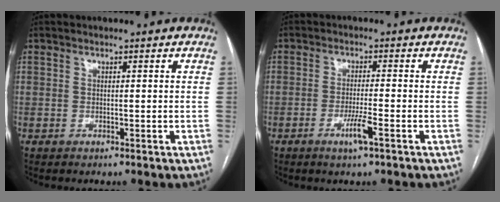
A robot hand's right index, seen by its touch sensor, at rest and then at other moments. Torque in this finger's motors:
{"motor_torque": [1.00, -0.29, 0.43, 0.09]}